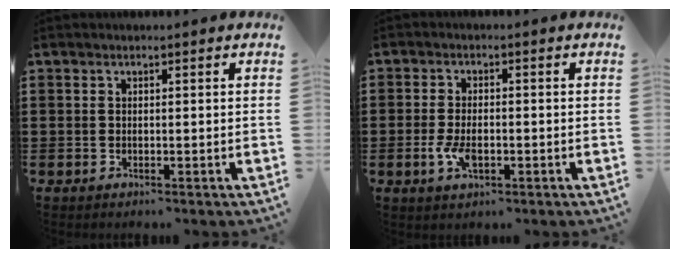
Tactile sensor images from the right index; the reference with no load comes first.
{"total": 4.0, "force": [-1.1, 1.8, 3.4], "torque": [-0.075, -0.006, -0.020]}